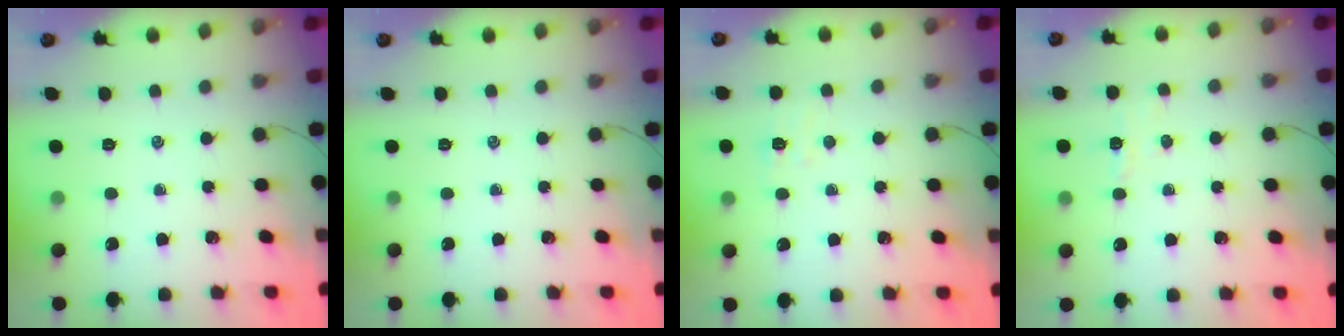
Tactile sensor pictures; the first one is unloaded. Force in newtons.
{"total": 0.0}
{"total": 4.4, "press": 4.3, "slide": 0.9}
{"total": 2.6, "press": 2.5, "slide": 0.9}